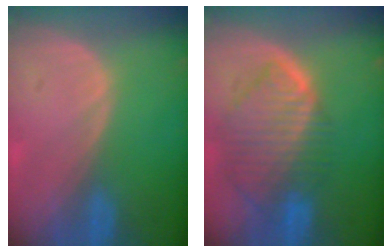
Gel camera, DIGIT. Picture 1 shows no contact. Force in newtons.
{"total": 10.1, "press": 8.5, "slide": 5.3}